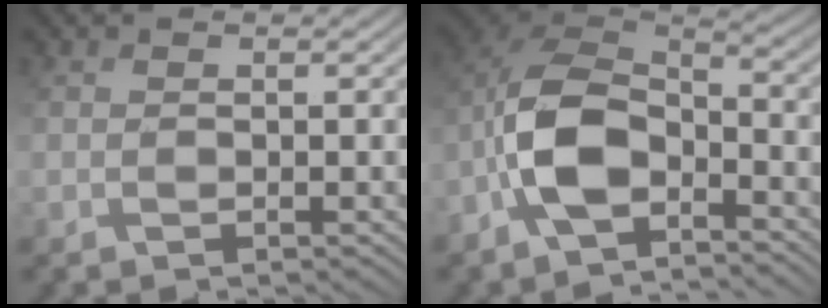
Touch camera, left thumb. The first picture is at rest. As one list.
[{"total": 10.0, "force": [-4.4, 4.9, 7.6], "torque": [-0.162, 0.007, -0.104]}]